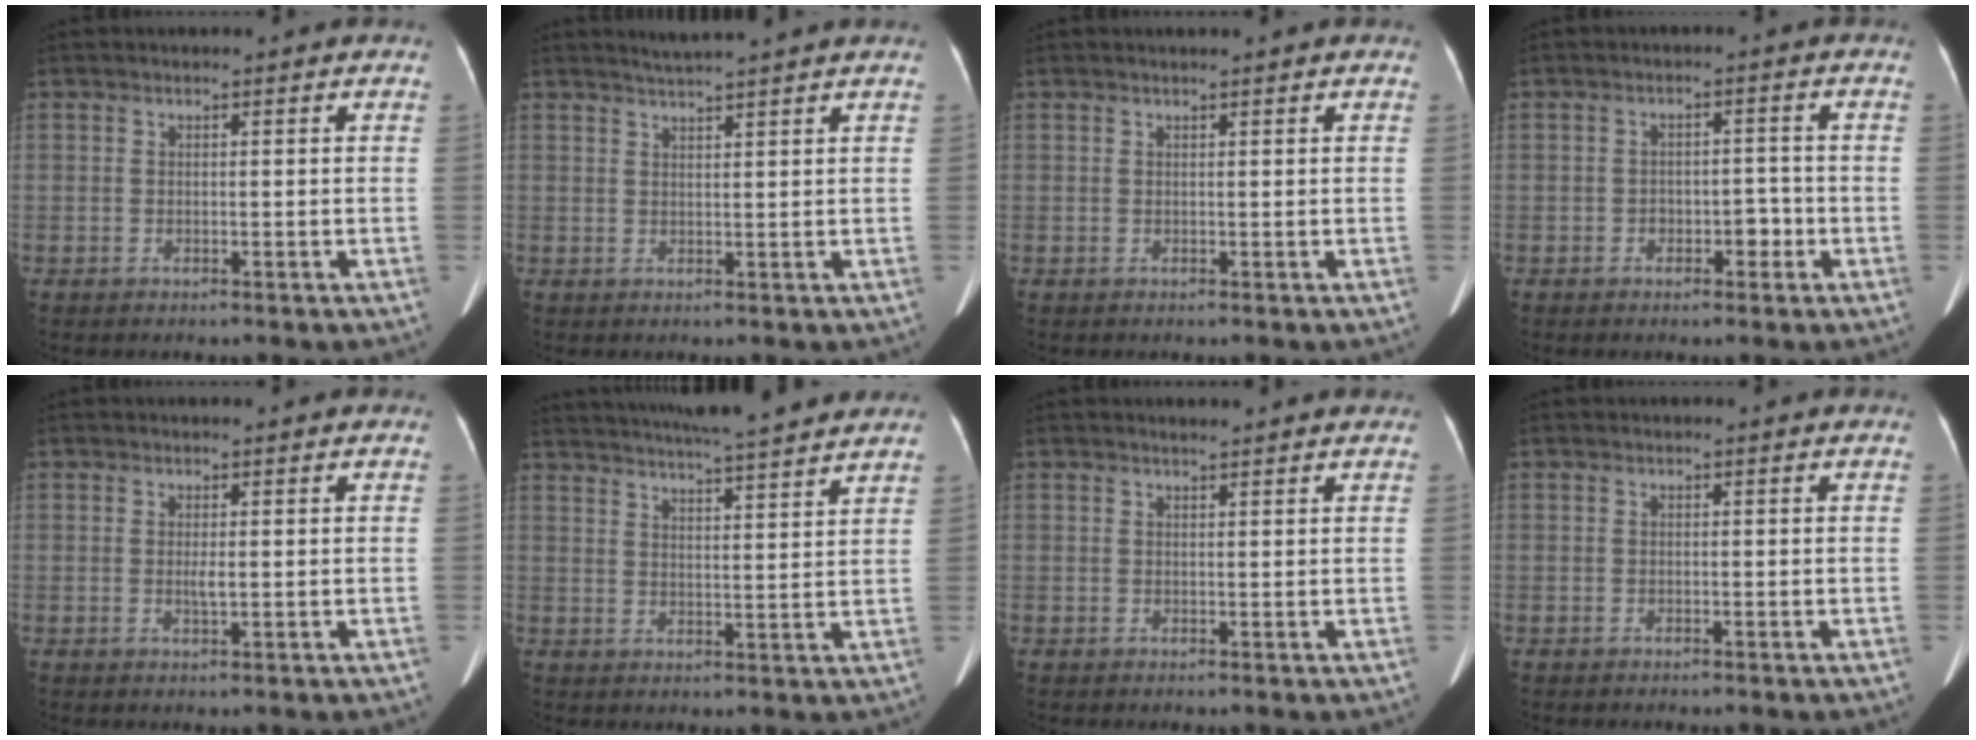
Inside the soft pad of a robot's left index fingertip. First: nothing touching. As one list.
[{"total": 4.1, "force": [3.6, -1.0, 1.5], "torque": [-0.025, 0.014, 0.060]}, {"total": 1.5, "force": [1.2, 0.1, 0.9], "torque": [-0.012, 0.013, 0.016]}, {"total": 3.1, "force": [-1.4, 1.8, 2.1], "torque": [-0.027, 0.011, -0.018]}, {"total": 1.3, "force": [0.1, 0.3, 1.2], "torque": [-0.028, -0.003, 0.001]}, {"total": 17.3, "force": [15.5, 0.3, 7.7], "torque": [-0.134, 0.011, 0.214]}, {"total": 2.4, "force": [2.2, 0.2, 0.9], "torque": [-0.018, 0.010, 0.026]}, {"total": 0.0}]